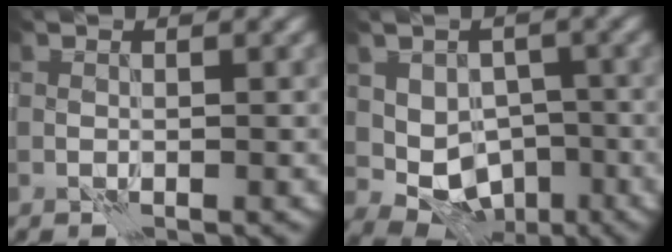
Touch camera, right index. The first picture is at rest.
{"total": 5.9, "force": [-0.9, 4.6, 3.6], "torque": [-0.053, -0.003, -0.007]}